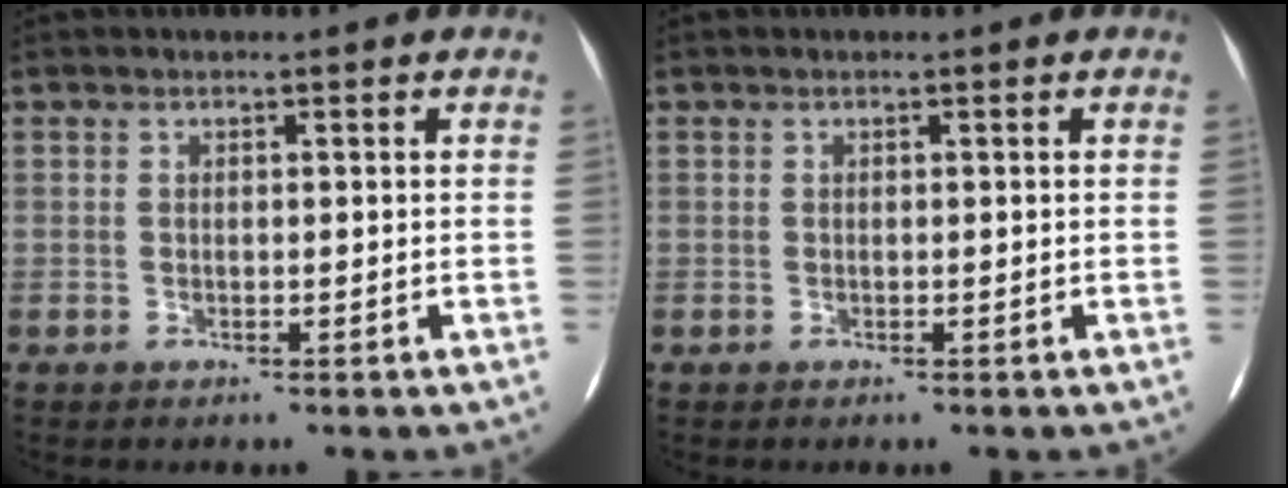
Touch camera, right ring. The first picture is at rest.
{"total": 0.0}